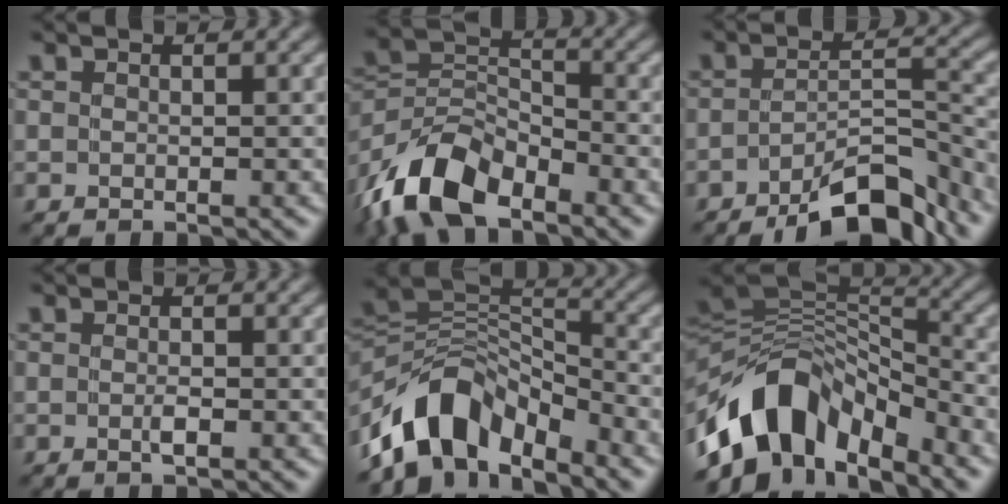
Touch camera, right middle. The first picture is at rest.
{"total": 9.0, "force": [-6.3, 4.5, 4.6], "torque": [-0.096, 0.003, -0.134]}
{"total": 8.0, "force": [-5.8, 2.2, 5.1], "torque": [-0.071, 0.008, -0.095]}
{"total": 0.8, "force": [-0.3, 0.2, 0.7], "torque": [-0.017, -0.001, -0.005]}
{"total": 8.5, "force": [-6.0, 4.5, 4.1], "torque": [-0.059, 0.009, -0.118]}
{"total": 10.1, "force": [-6.0, 5.8, 5.6], "torque": [-0.088, 0.010, -0.112]}